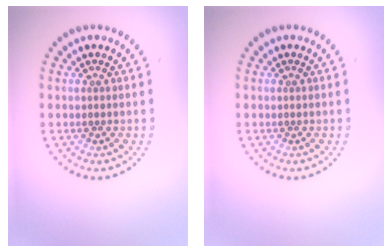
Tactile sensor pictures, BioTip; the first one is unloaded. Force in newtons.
{"total": 0.0}